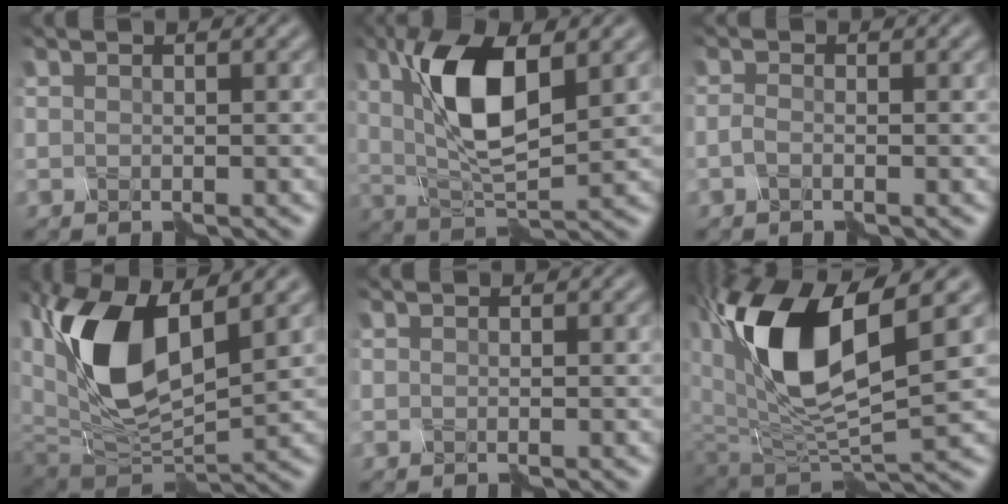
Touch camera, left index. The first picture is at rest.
{"total": 8.1, "force": [1.8, 2.8, 7.4], "torque": [-0.144, 0.001, 0.032]}
{"total": 1.2, "force": [-1.1, 0.1, 0.6], "torque": [-0.018, 0.001, -0.023]}
{"total": 11.5, "force": [2.6, 5.6, 9.7], "torque": [-0.204, 0.005, 0.044]}
{"total": 0.0}
{"total": 11.5, "force": [2.7, 5.6, 9.6], "torque": [-0.192, -0.002, 0.053]}